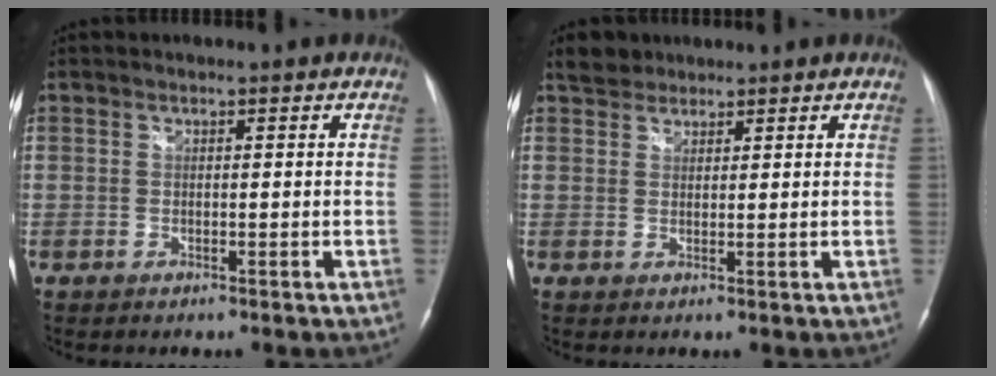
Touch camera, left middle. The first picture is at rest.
{"total": 2.7, "force": [2.3, 1.4, 0.1], "torque": [-0.007, 0.012, 0.041]}